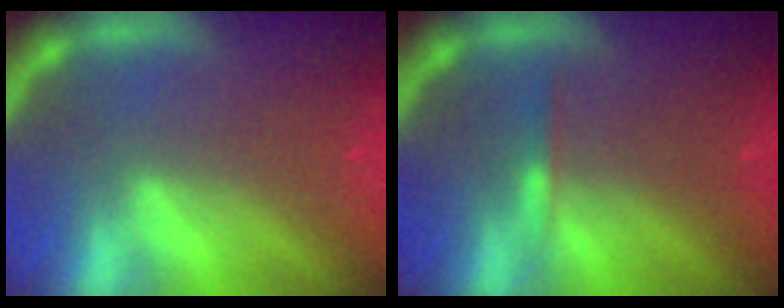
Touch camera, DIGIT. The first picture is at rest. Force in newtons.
{"total": 0.9}